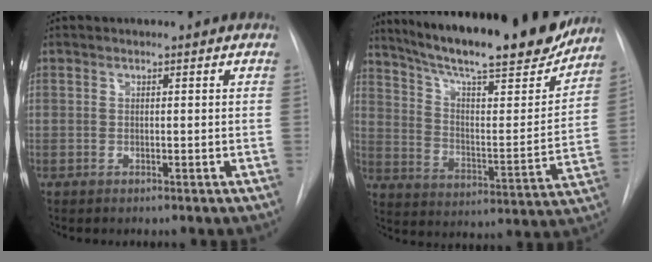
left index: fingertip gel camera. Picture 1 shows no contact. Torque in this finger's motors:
{"motor_torque": [0.38, -0.57, 0.73, 0.18]}